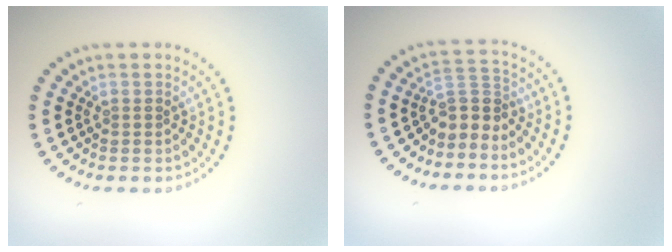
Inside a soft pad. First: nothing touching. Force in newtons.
{"total": 2.6, "press": 1.9, "slide": 1.8}